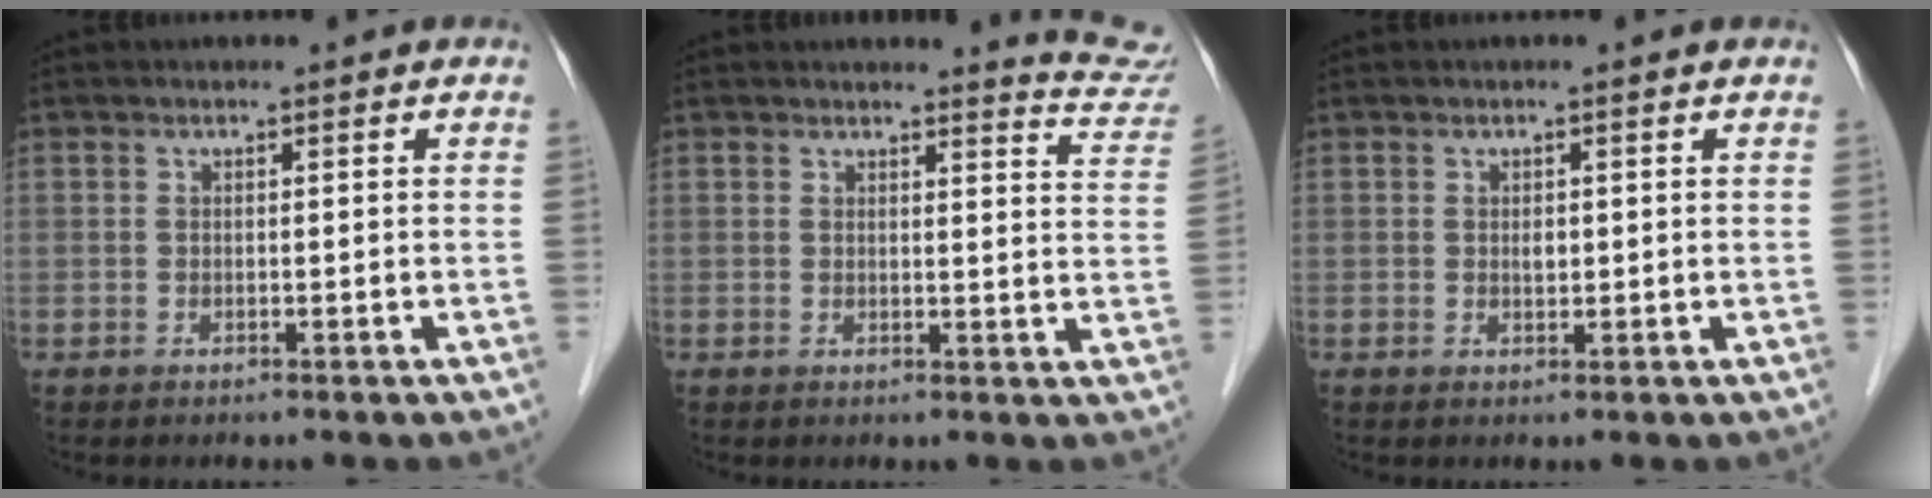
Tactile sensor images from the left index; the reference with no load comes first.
{"total": 6.6, "force": [6.6, -0.3, 0.0], "torque": [-0.003, -0.054, 0.053]}
{"total": 1.1, "force": [0.2, 0.6, 0.8], "torque": [-0.013, -0.001, 0.005]}